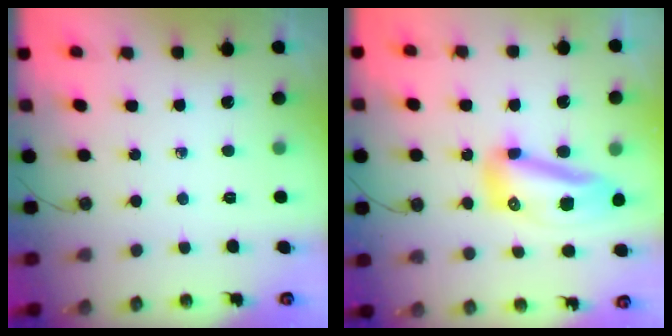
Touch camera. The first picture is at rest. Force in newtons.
{"total": 13.6, "press": 13.5, "slide": 1.8}